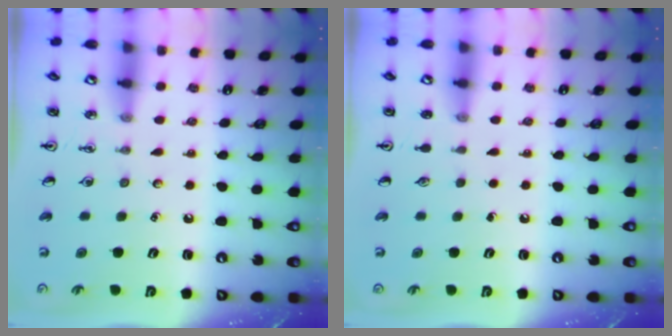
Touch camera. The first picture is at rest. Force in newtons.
{"total": 0.0}